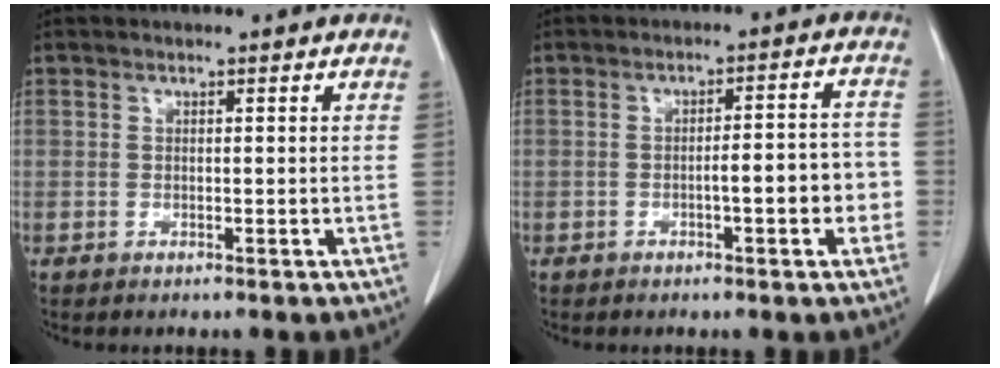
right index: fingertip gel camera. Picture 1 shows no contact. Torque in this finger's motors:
{"motor_torque": [1.02, -0.42, 0.48, 0.08]}